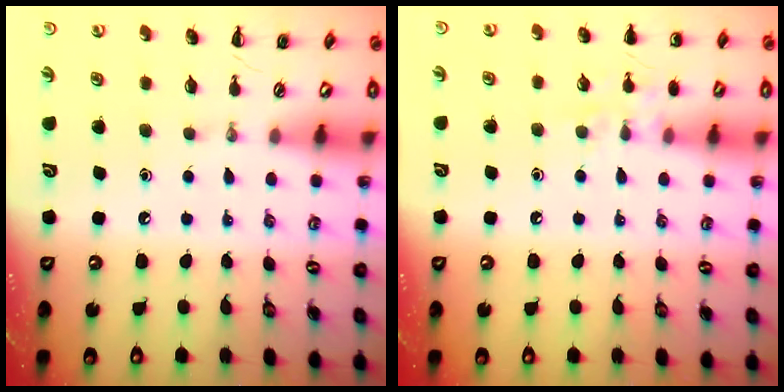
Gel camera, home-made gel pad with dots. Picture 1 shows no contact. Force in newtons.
{"total": 7.7, "press": 7.5, "slide": 1.6}